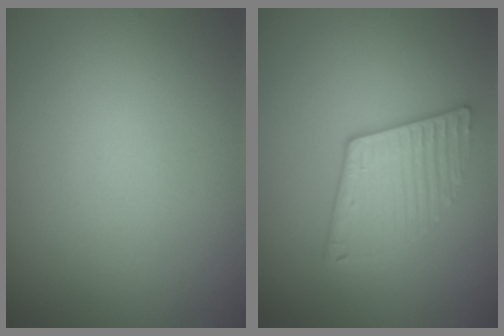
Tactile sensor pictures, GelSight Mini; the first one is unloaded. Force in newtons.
{"total": 3.1, "press": 2.7, "slide": 1.4}